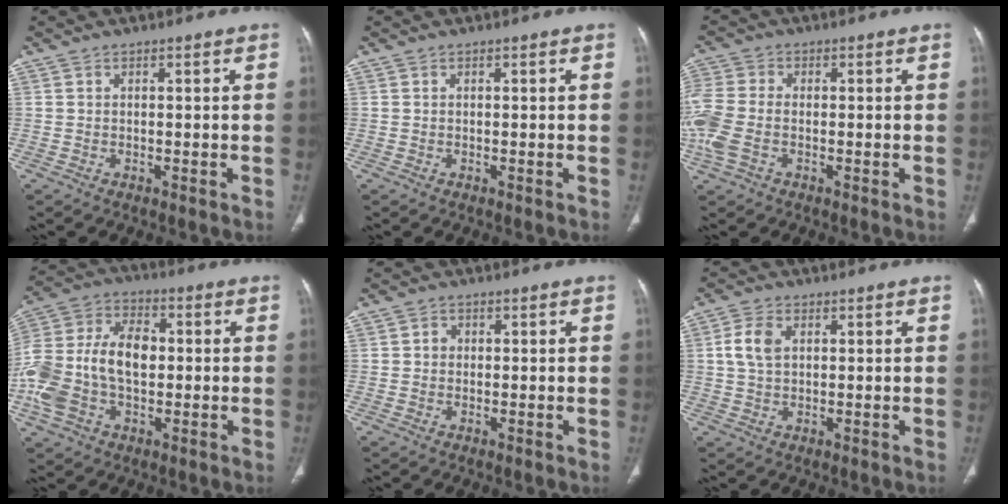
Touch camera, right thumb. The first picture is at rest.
{"total": 0.0}
{"total": 9.3, "force": [-2.0, 5.9, 6.8], "torque": [-0.193, 0.009, -0.041]}
{"total": 17.8, "force": [-1.2, 11.6, 13.5], "torque": [-0.283, 0.033, -0.024]}
{"total": 1.5, "force": [0.1, 1.4, 0.6], "torque": [-0.001, 0.004, -0.001]}
{"total": 4.9, "force": [1.0, 3.4, 3.4], "torque": [-0.070, 0.004, 0.018]}